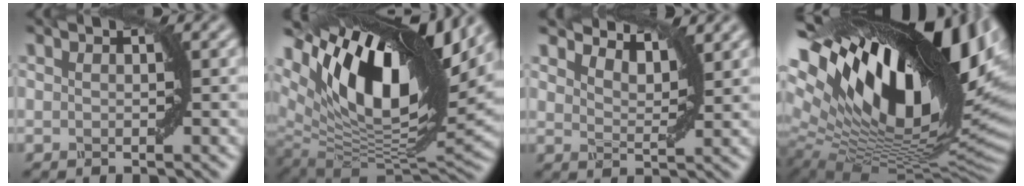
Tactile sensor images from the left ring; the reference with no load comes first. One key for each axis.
{"total": 15.6, "fx": 6.0, "fy": 7.9, "fz": 12.0, "tx": -0.216, "ty": 0.026, "tz": 0.103}
{"total": 3.9, "fx": 3.7, "fy": 0.6, "fz": 1.0, "tx": -0.031, "ty": 0.002, "tz": 0.051}
{"total": 20.2, "fx": 7.1, "fy": 8.7, "fz": 16.8, "tx": -0.294, "ty": 0.021, "tz": 0.135}